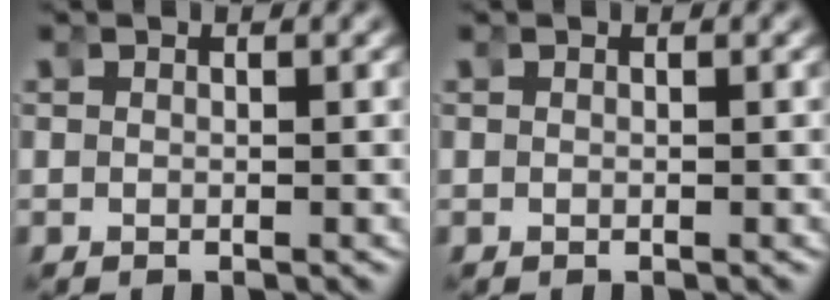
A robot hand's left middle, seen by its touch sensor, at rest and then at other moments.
{"total": 0.0}